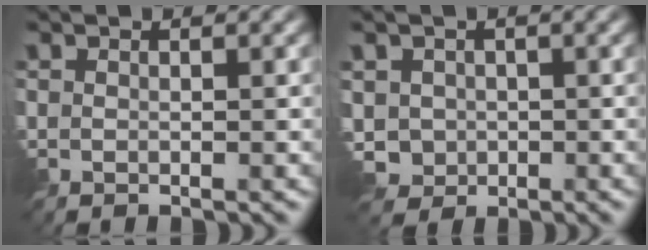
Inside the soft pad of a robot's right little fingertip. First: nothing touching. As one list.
[{"total": 2.5, "force": [-0.2, 2.5, 0.6], "torque": [-0.021, -0.003, -0.006]}]